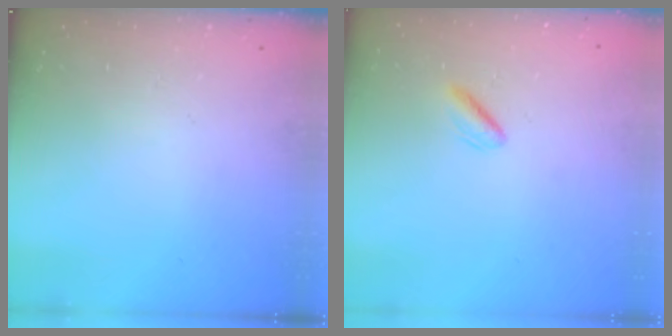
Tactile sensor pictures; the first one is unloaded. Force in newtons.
{"total": 1.7, "press": 1.3, "slide": 1.0}